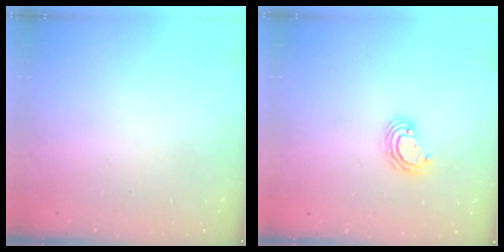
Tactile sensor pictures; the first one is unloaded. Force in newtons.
{"total": 5.6, "press": 5.6, "slide": 0.4}